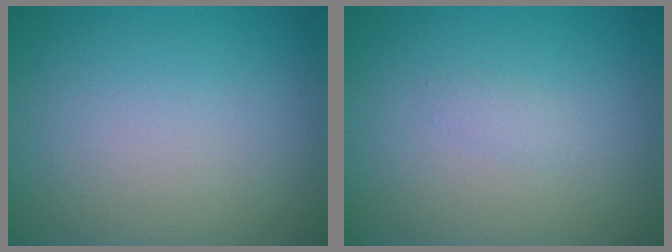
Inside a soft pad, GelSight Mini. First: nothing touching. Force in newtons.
{"total": 0.8, "press": 0.8, "slide": 0.1}